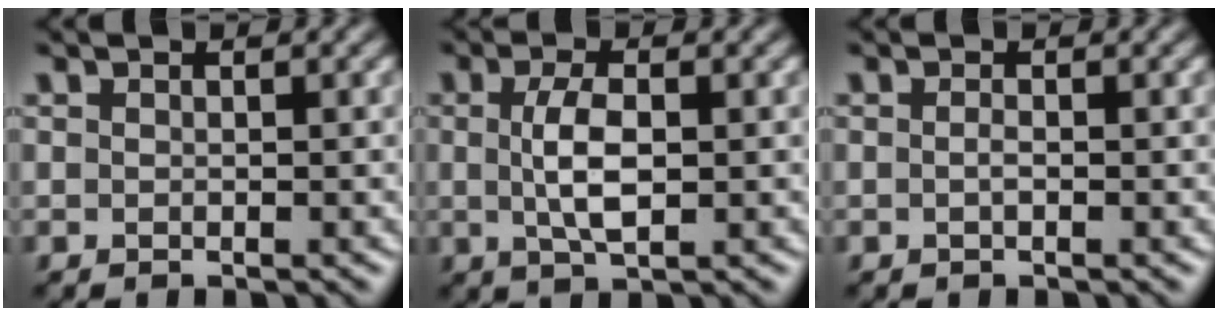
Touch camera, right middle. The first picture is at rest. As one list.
[{"total": 3.7, "force": [0.1, 1.3, 3.5], "torque": [-0.075, -0.001, 0.003]}, {"total": 0.6, "force": [-0.2, 0.2, 0.6], "torque": [-0.014, 0.000, -0.003]}]